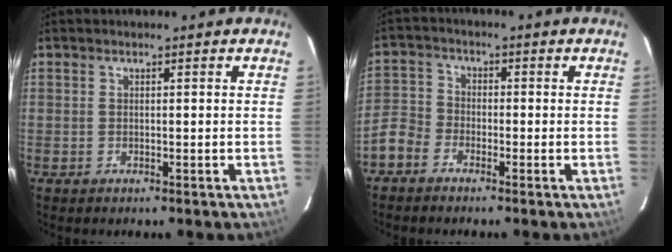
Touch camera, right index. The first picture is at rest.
{"total": 5.1, "force": [-3.4, 3.5, 1.4], "torque": [-0.031, 0.015, -0.081]}